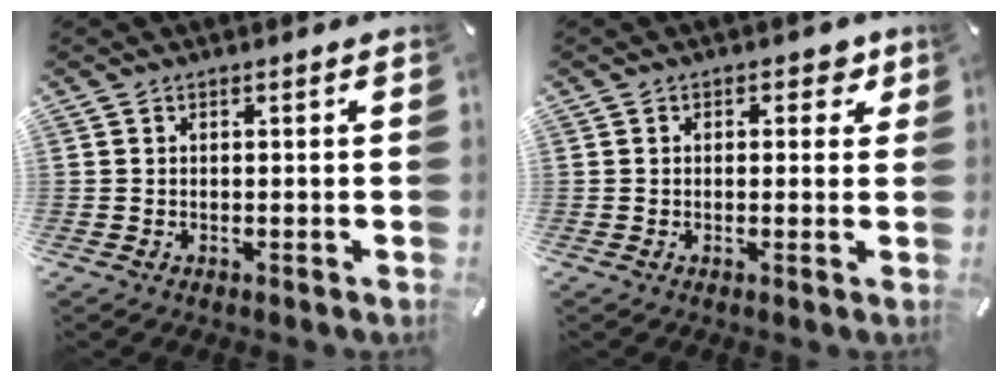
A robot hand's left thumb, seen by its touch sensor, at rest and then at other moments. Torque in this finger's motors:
{"motor_torque": [-0.03, -0.31, -0.04, -0.07, -0.03]}